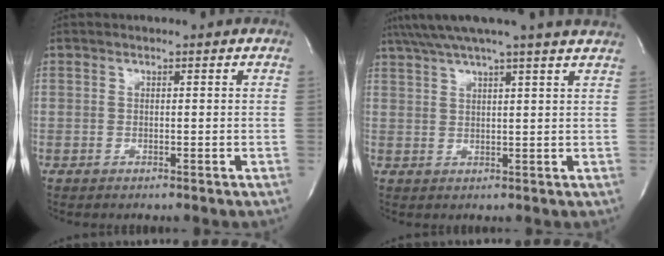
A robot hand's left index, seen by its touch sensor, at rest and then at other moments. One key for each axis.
{"total": 11.9, "fx": 10.1, "fy": -1.2, "fz": 6.1, "tx": -0.107, "ty": 0.011, "tz": 0.126}